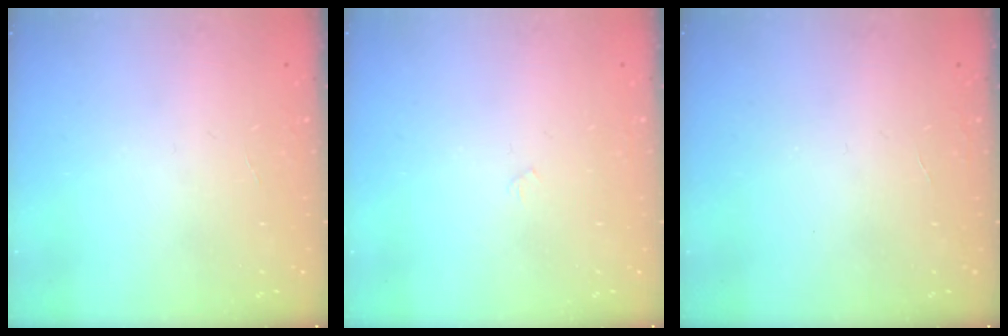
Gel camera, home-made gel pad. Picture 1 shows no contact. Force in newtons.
{"total": 2.8, "press": 2.8, "slide": 0.5}
{"total": 0.0}